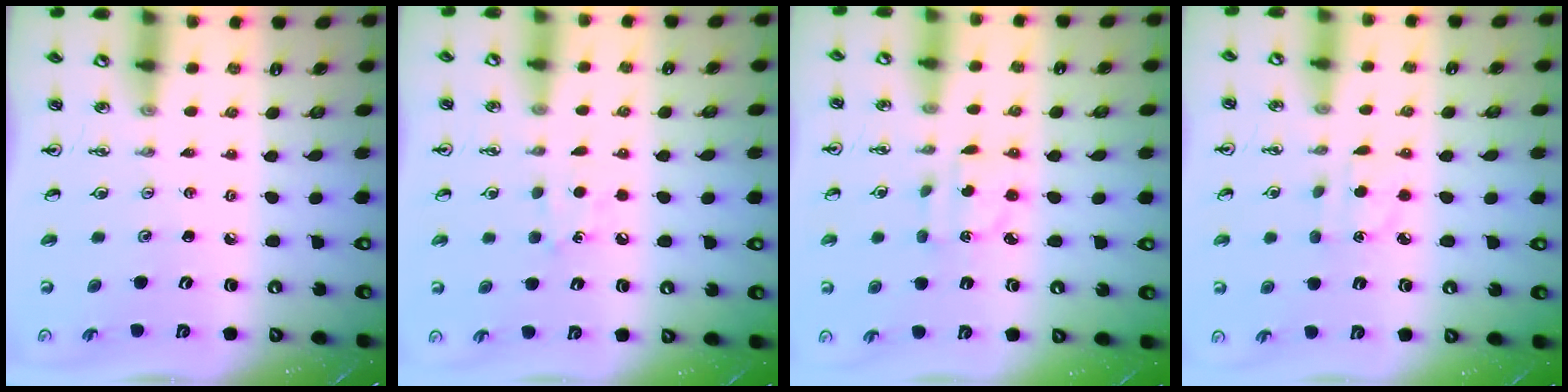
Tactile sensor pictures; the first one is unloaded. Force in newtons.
{"total": 6.7, "press": 6.7, "slide": 0.8}
{"total": 2.7, "press": 2.7, "slide": 0.2}
{"total": 4.4, "press": 4.4, "slide": 0.5}